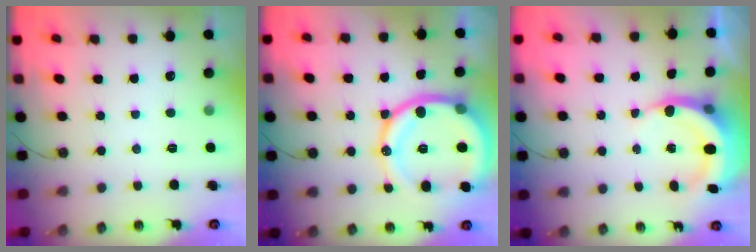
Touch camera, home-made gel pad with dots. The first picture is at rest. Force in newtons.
{"total": 20.1, "press": 19.9, "slide": 3.0}
{"total": 6.5, "press": 6.4, "slide": 0.9}